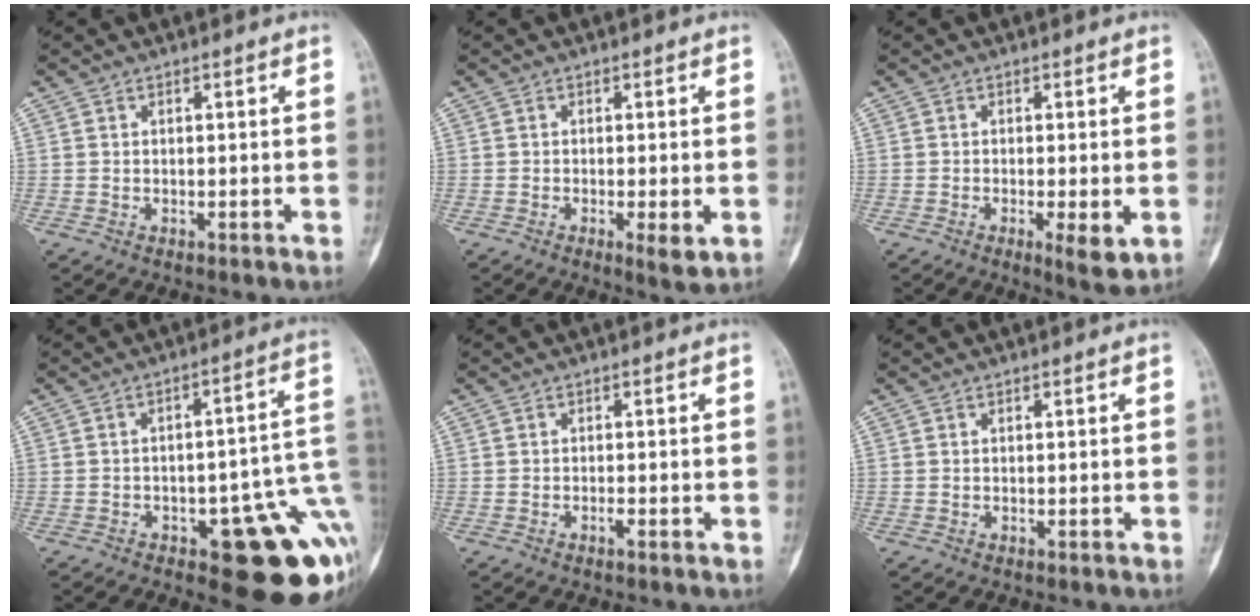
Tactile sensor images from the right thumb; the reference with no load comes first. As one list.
[{"total": 3.5, "force": [-0.8, 0.8, 3.3], "torque": [-0.056, -0.011, -0.015]}, {"total": 4.7, "force": [-1.1, 1.1, 4.4], "torque": [-0.071, -0.013, -0.019]}, {"total": 17.6, "force": [-5.4, 6.3, 15.5], "torque": [-0.131, 0.037, -0.052]}, {"total": 0.8, "force": [-0.5, 0.2, 0.6], "torque": [-0.011, 0.001, -0.009]}, {"total": 0.0}]